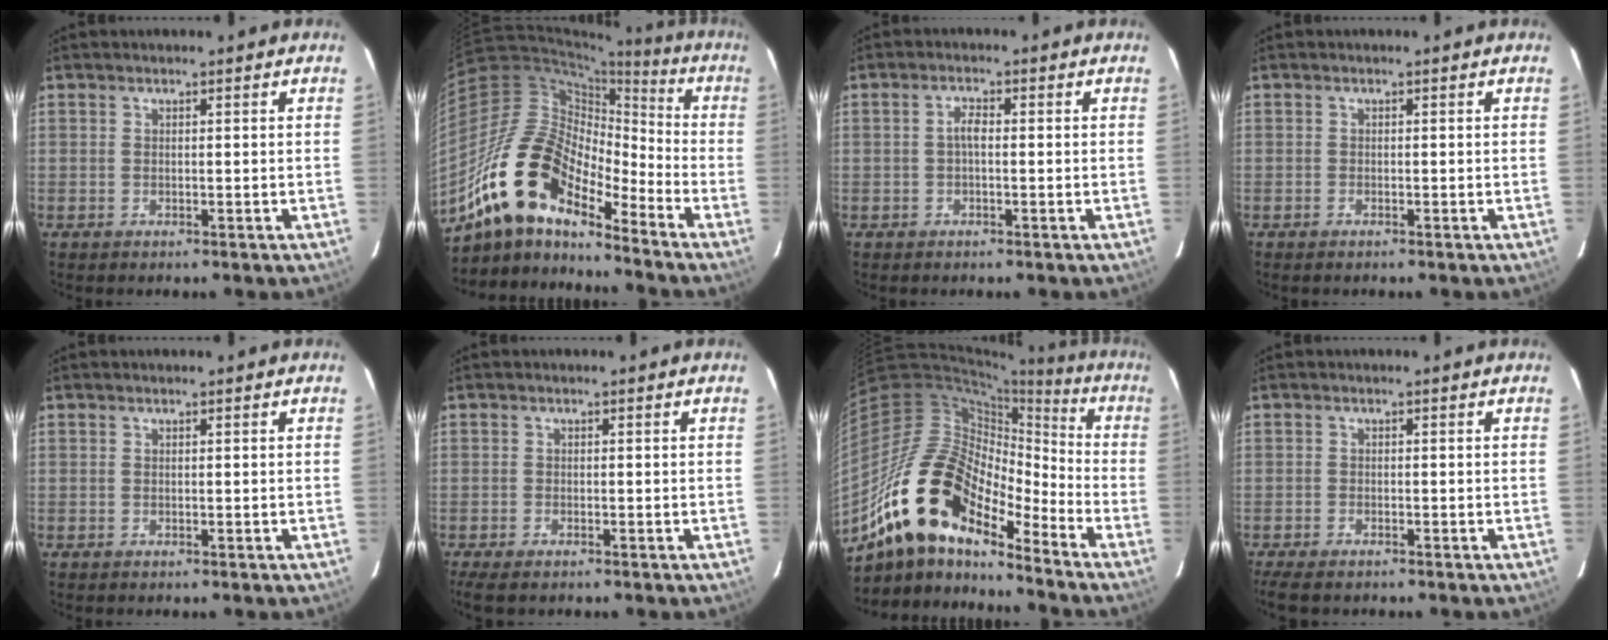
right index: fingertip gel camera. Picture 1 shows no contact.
{"total": 18.1, "force": [-13.6, 6.8, 9.8], "torque": [-0.172, -0.006, -0.270]}
{"total": 2.0, "force": [-0.3, 0.9, 1.8], "torque": [-0.035, 0.005, -0.005]}
{"total": 0.5, "force": [-0.4, 0.3, 0.0], "torque": [0.001, -0.002, -0.009]}
{"total": 0.0}
{"total": 3.6, "force": [-2.7, 1.3, 1.9], "torque": [-0.049, -0.014, -0.048]}
{"total": 20.4, "force": [-14.7, 8.2, 11.5], "torque": [-0.203, -0.015, -0.286]}
{"total": 4.6, "force": [-3.7, 1.5, 2.1], "torque": [-0.058, -0.019, -0.069]}